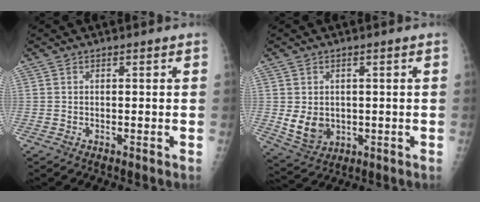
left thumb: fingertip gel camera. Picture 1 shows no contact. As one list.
[{"total": 6.4, "force": [0.0, 5.1, 3.8], "torque": [-0.048, -0.013, 0.021]}]